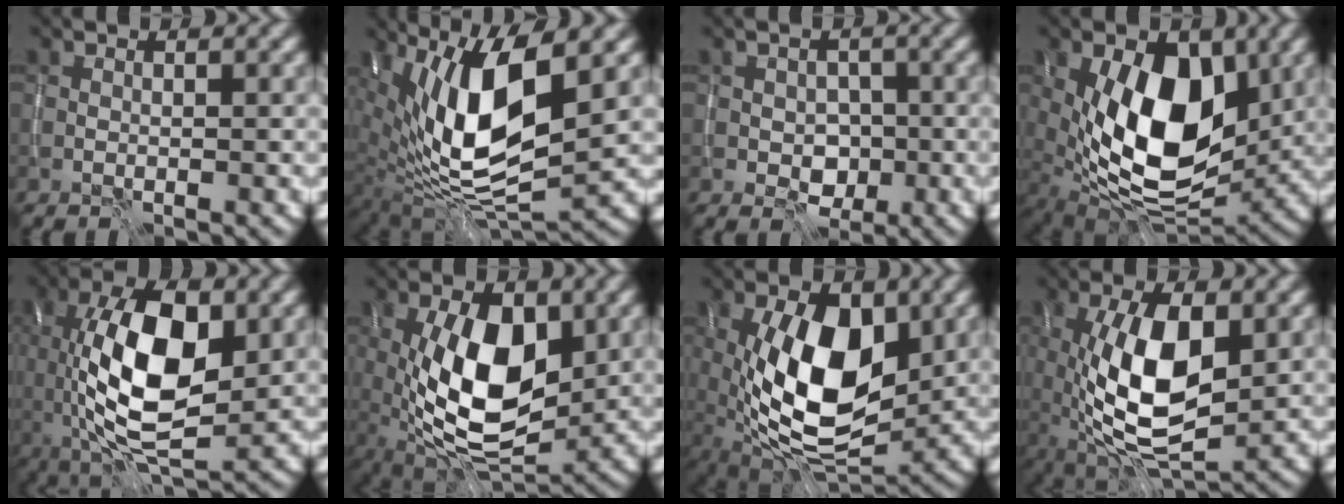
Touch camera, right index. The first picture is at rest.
{"total": 12.0, "force": [2.7, 4.2, 10.9], "torque": [-0.189, -0.008, 0.048]}
{"total": 2.7, "force": [-0.7, 2.2, 1.4], "torque": [-0.016, -0.003, -0.009]}
{"total": 11.3, "force": [1.0, 6.3, 9.3], "torque": [-0.156, -0.008, 0.017]}
{"total": 11.8, "force": [0.6, 5.4, 10.5], "torque": [-0.177, 0.003, 0.011]}
{"total": 11.3, "force": [0.2, 5.6, 9.8], "torque": [-0.169, -0.005, 0.004]}
{"total": 12.2, "force": [0.6, 6.2, 10.5], "torque": [-0.183, -0.005, 0.011]}
{"total": 10.5, "force": [-0.3, 4.7, 9.4], "torque": [-0.183, -0.005, -0.006]}